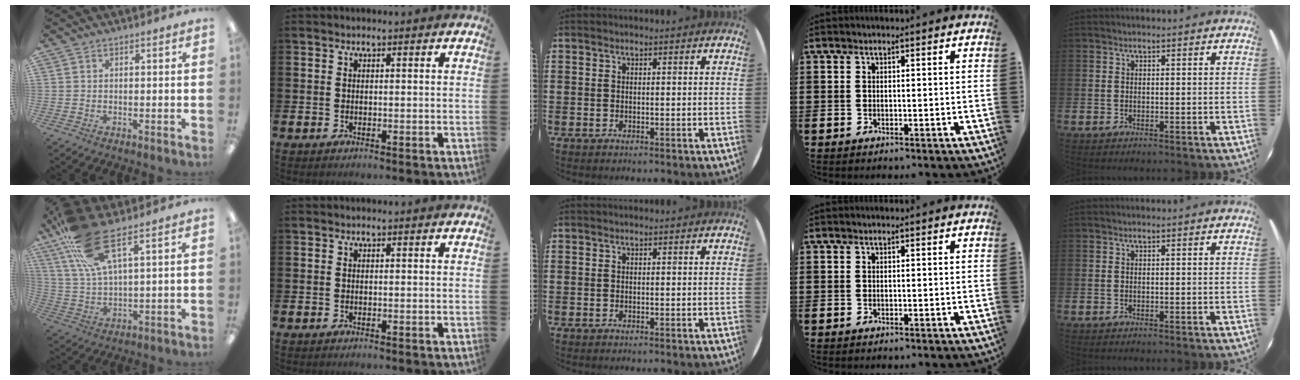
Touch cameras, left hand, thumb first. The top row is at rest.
{"thumb": {"total": 15.0, "force": [9.7, 4.1, 10.7], "torque": [-0.232, -0.028, 0.172]}}